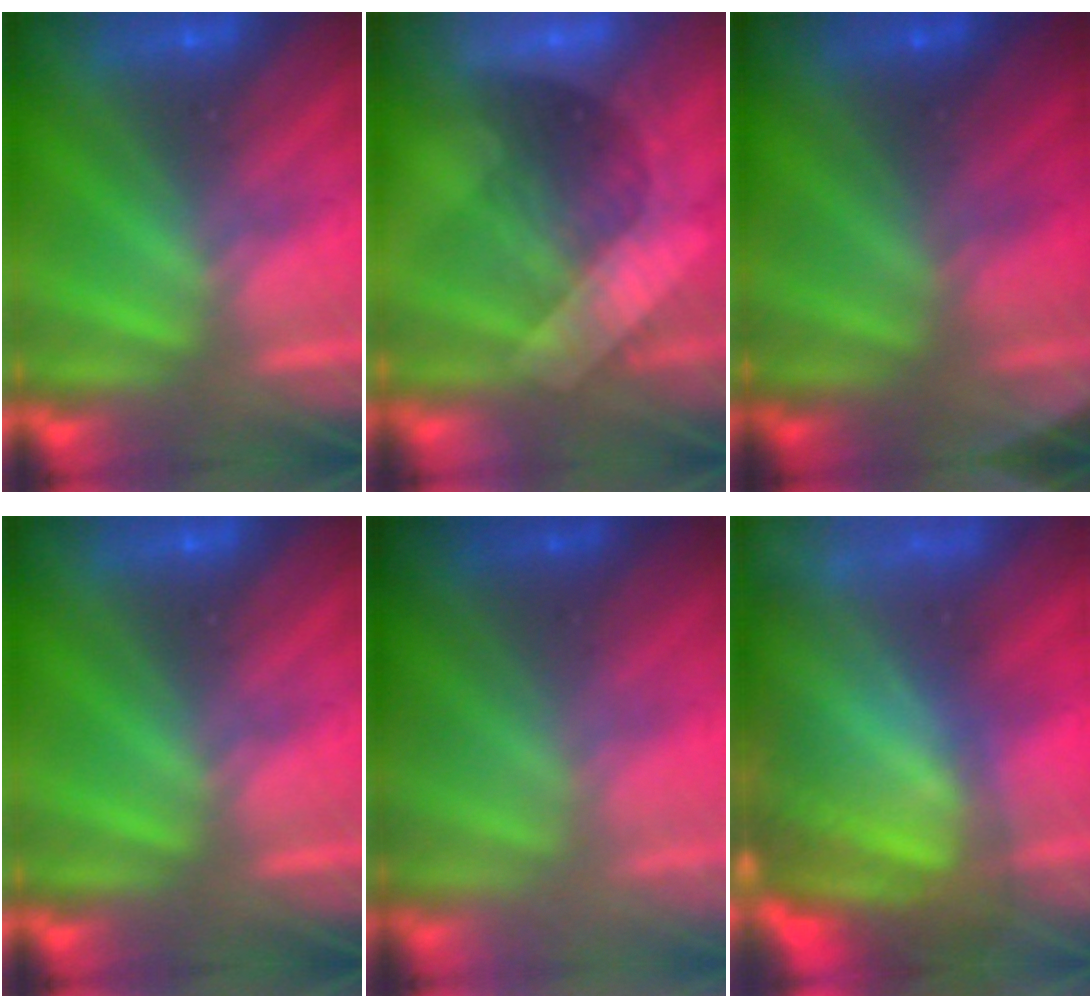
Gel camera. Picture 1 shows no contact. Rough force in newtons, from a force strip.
{"total": 3.0}
{"total": 2.8}
{"total": 0.0}
{"total": 2.4}
{"total": 11.6}